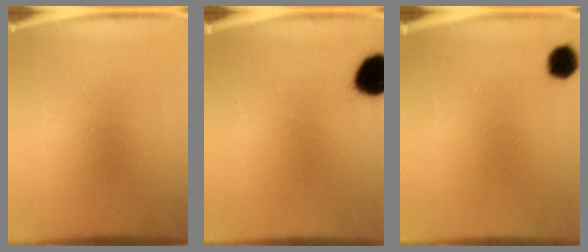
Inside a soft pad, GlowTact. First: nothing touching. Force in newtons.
{"total": 9.6}
{"total": 3.2}